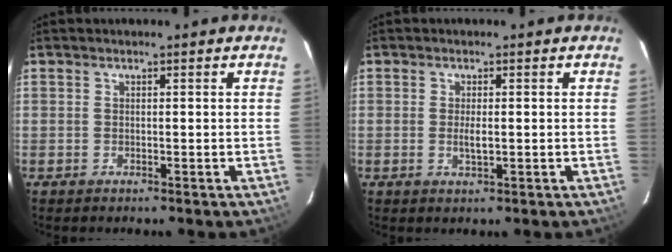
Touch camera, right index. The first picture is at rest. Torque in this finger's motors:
{"motor_torque": [0.49, -0.09, 0.15, 0.04]}